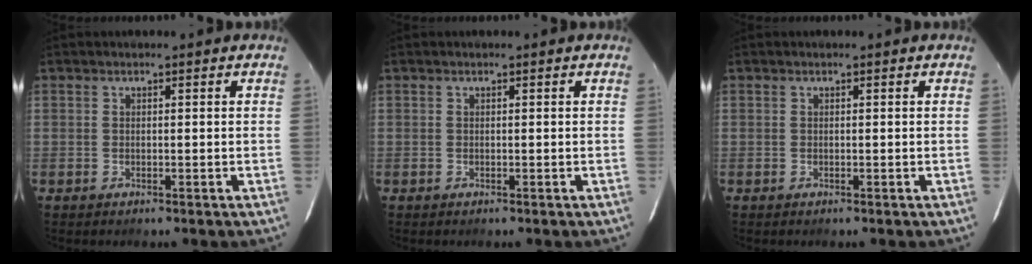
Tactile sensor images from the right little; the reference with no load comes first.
{"total": 0.0}
{"total": 0.0}